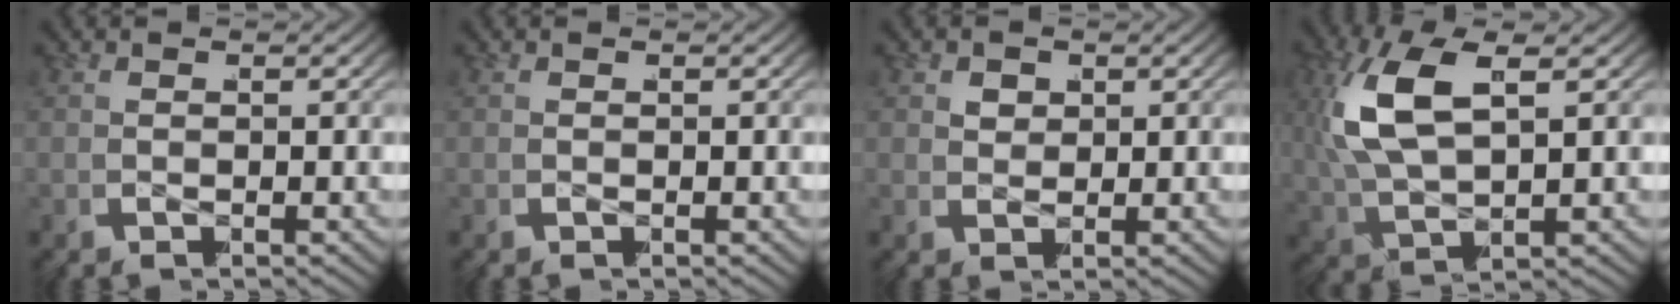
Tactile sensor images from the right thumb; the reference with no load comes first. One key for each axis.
{"total": 0.0}
{"total": 1.5, "fx": 0.7, "fy": 1.2, "fz": 0.6, "tx": -0.004, "ty": -0.009, "tz": 0.018}
{"total": 8.6, "fx": 1.2, "fy": 5.6, "fz": 6.4, "tx": -0.174, "ty": -0.015, "tz": 0.033}